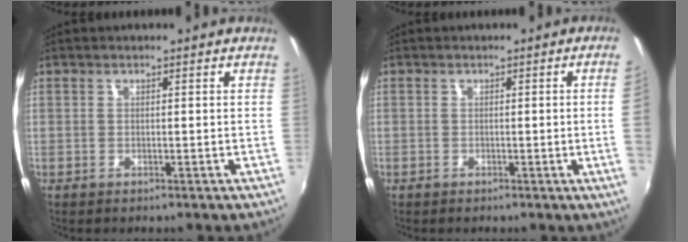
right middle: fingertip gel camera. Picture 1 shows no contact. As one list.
[{"total": 2.5, "force": [-0.1, -1.4, 2.0], "torque": [-0.032, -0.010, 0.004]}]